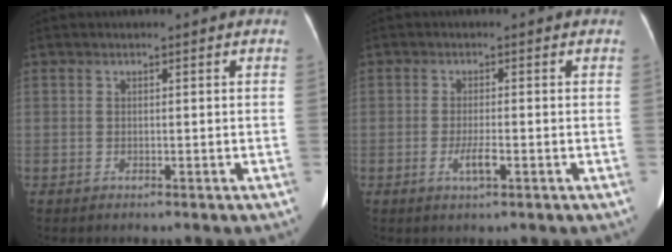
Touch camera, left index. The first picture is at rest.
{"total": 2.5, "force": [-1.1, 0.4, 2.2], "torque": [-0.048, -0.006, -0.020]}